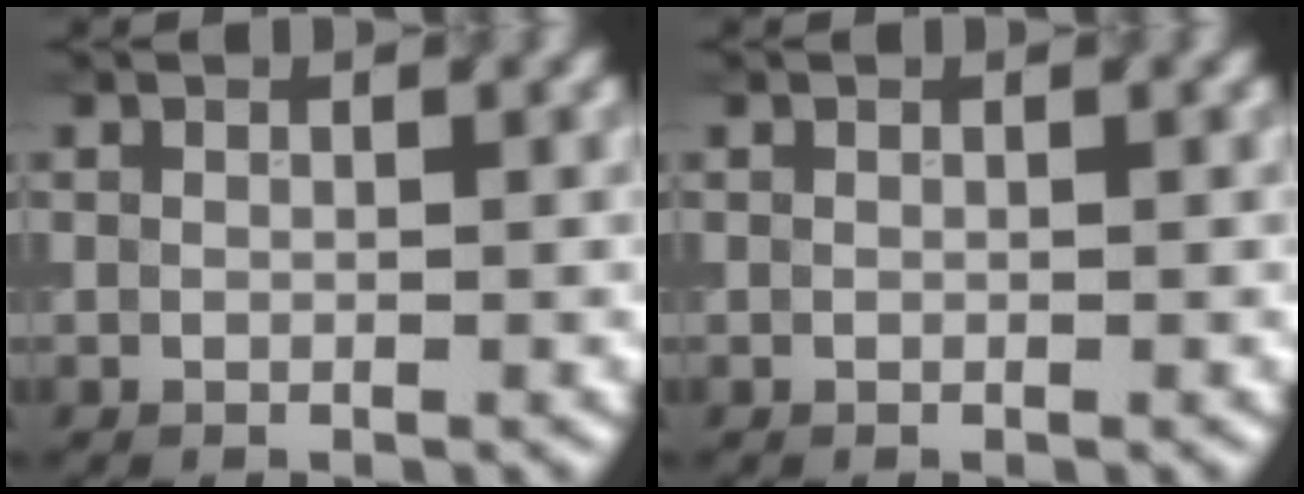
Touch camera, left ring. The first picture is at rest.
{"total": 0.0}